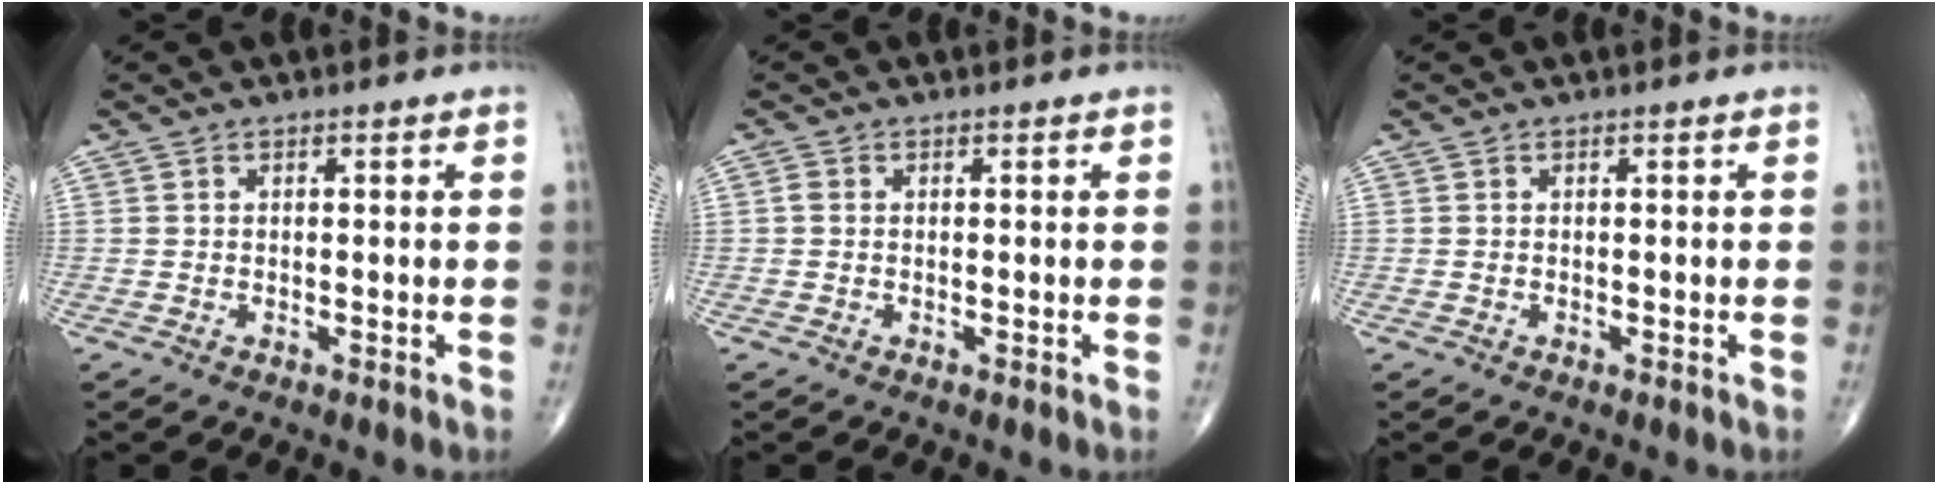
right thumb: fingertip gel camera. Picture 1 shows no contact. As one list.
[{"total": 0.8, "force": [0.0, 0.7, 0.5], "torque": [-0.009, 0.000, -0.003]}, {"total": 0.0}]